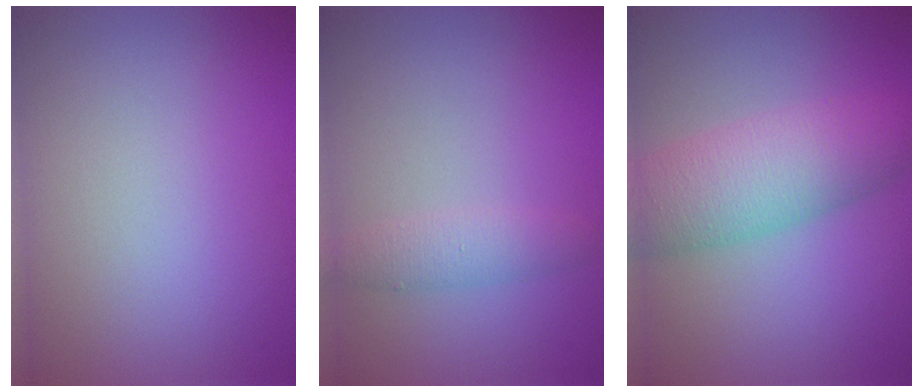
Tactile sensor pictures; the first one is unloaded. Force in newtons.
{"total": 1.9, "press": 1.9, "slide": 0.0}
{"total": 6.9, "press": 6.9, "slide": 0.2}